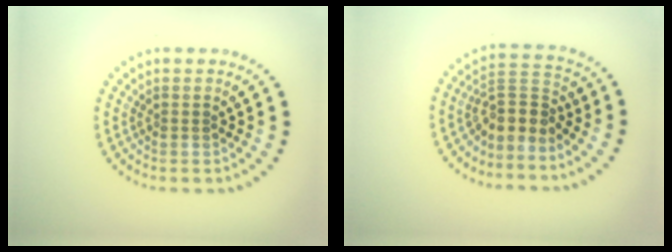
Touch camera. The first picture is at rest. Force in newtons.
{"total": 3.0, "press": 2.2, "slide": 2.0}